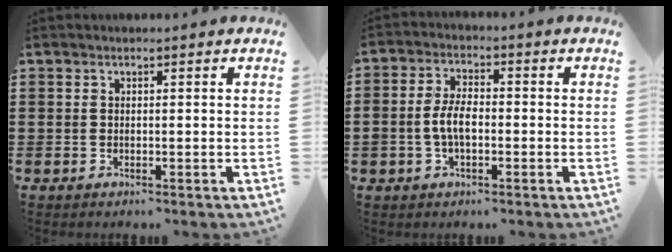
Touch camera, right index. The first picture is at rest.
{"total": 4.8, "force": [-1.0, 2.5, 4.0], "torque": [-0.093, 0.001, -0.024]}